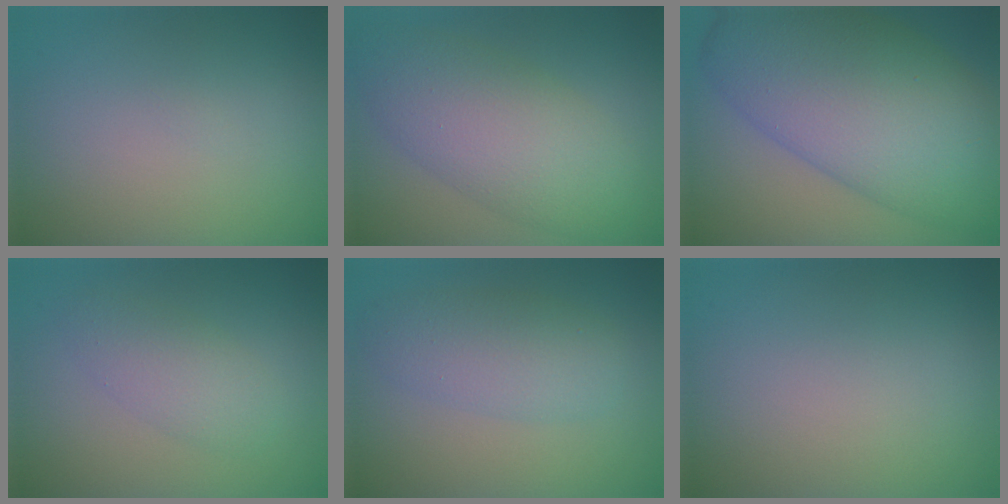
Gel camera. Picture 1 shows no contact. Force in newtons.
{"total": 7.5, "press": 7.5, "slide": 0.1}
{"total": 13.2, "press": 13.2, "slide": 0.2}
{"total": 2.9, "press": 2.9, "slide": 0.1}
{"total": 4.1, "press": 4.1, "slide": 0.2}
{"total": 0.0}